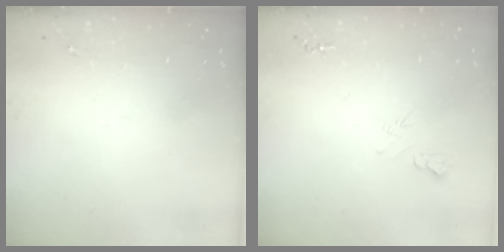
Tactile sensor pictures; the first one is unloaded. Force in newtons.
{"total": 5.8, "press": 5.8, "slide": 0.7}